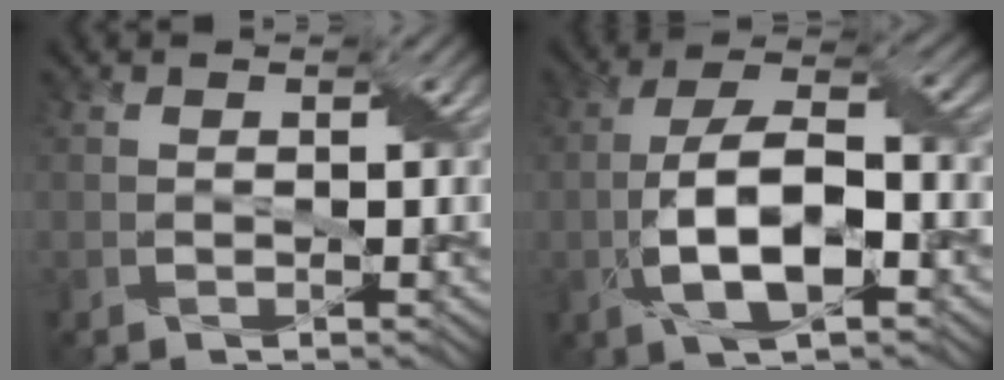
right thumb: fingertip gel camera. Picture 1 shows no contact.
{"total": 11.0, "force": [-3.1, 4.5, 9.5], "torque": [-0.187, 0.009, -0.059]}